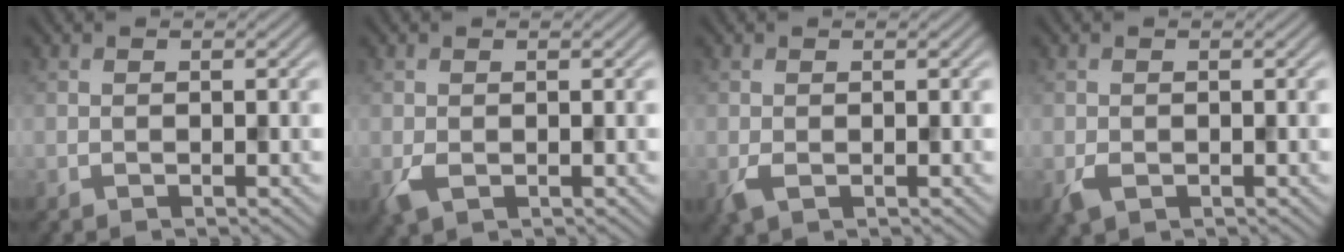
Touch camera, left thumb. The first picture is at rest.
{"total": 1.9, "force": [-0.3, 1.3, 1.3], "torque": [-0.038, -0.007, -0.005]}
{"total": 1.6, "force": [-0.3, 0.9, 1.2], "torque": [-0.035, -0.007, -0.006]}
{"total": 1.7, "force": [-0.5, 1.3, 1.1], "torque": [-0.031, -0.009, -0.008]}